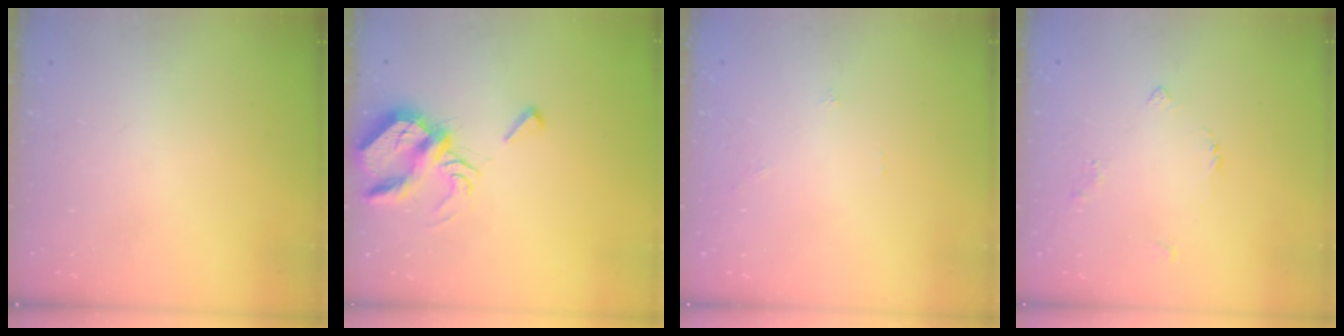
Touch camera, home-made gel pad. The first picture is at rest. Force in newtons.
{"total": 7.2, "press": 7.2, "slide": 0.3}
{"total": 0.0}
{"total": 3.1, "press": 3.1, "slide": 0.5}